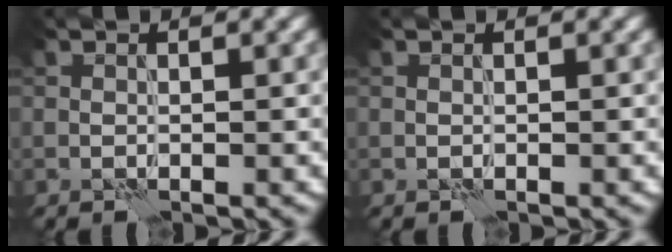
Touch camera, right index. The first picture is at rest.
{"total": 0.0}